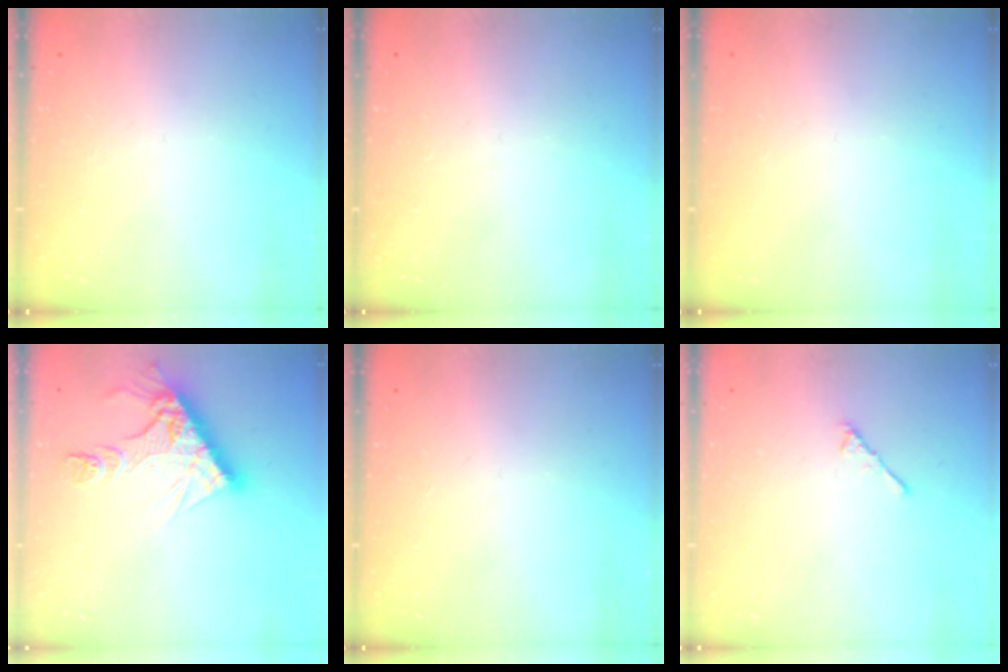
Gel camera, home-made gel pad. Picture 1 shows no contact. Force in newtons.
{"total": 0.0}
{"total": 0.0}
{"total": 13.5, "press": 13.4, "slide": 1.2}
{"total": 0.0}
{"total": 2.9, "press": 2.8, "slide": 0.7}